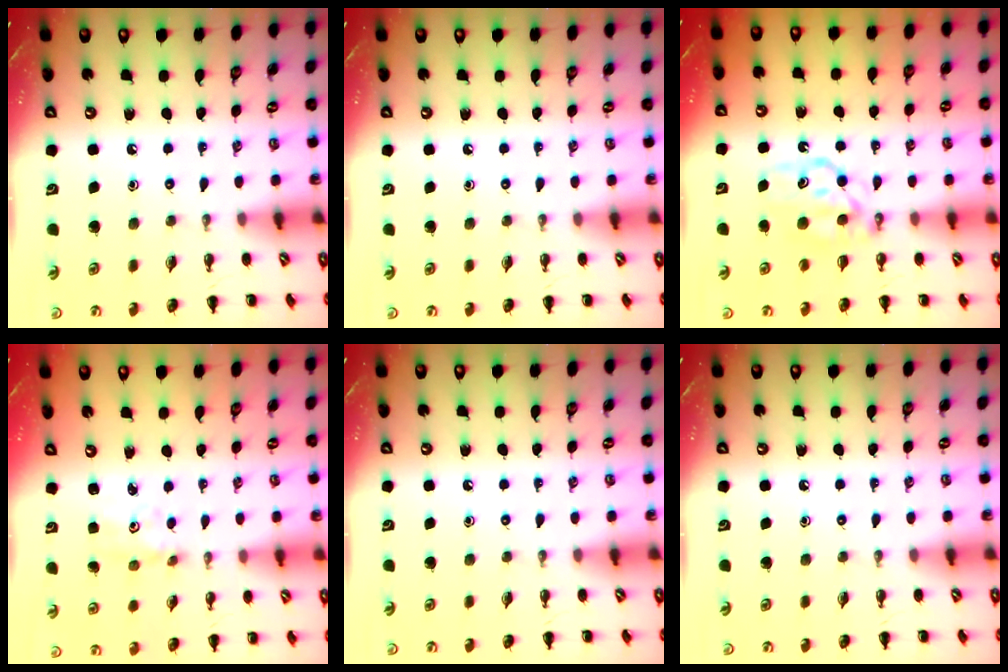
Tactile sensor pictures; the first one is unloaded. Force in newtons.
{"total": 0.0}
{"total": 7.9, "press": 7.8, "slide": 1.1}
{"total": 1.8, "press": 1.8, "slide": 0.5}
{"total": 0.0}
{"total": 0.0}